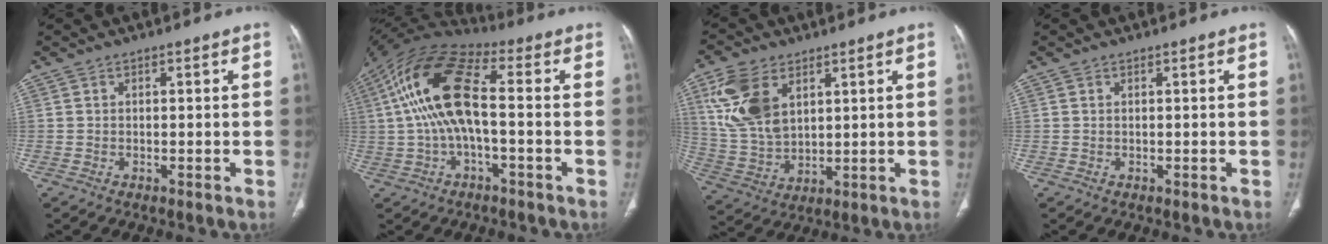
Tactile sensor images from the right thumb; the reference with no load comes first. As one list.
[{"total": 16.3, "force": [0.2, 6.6, 14.9], "torque": [-0.305, 0.043, -0.001]}, {"total": 13.4, "force": [5.5, 8.2, 9.1], "torque": [-0.183, -0.015, 0.123]}, {"total": 0.0}]